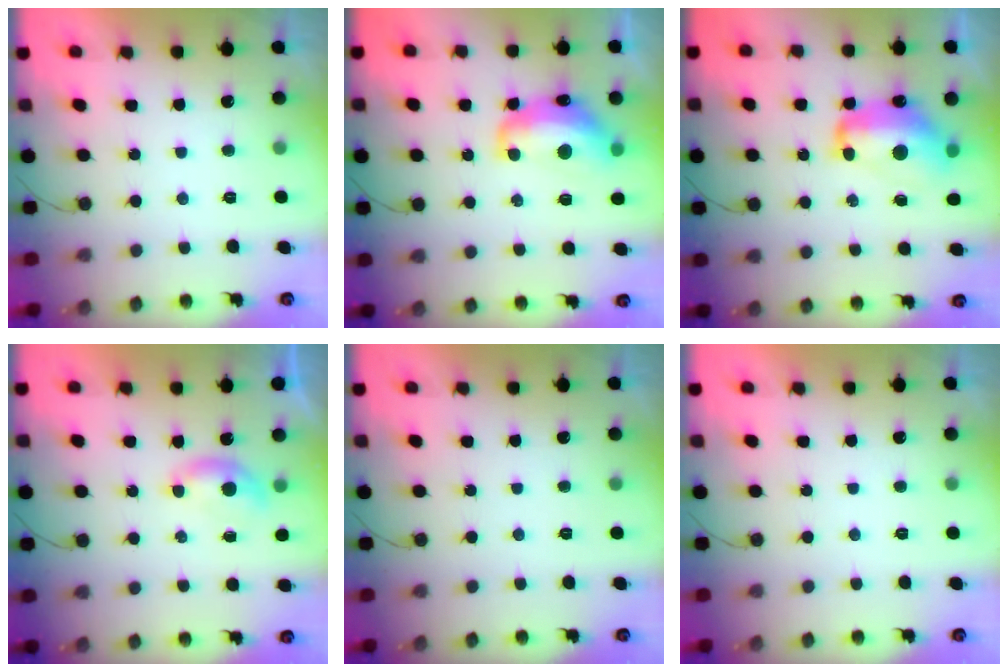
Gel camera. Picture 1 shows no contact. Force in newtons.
{"total": 13.4, "press": 13.4, "slide": 1.0}
{"total": 13.5, "press": 13.4, "slide": 1.0}
{"total": 4.7, "press": 4.7, "slide": 0.6}
{"total": 0.0}
{"total": 0.0}